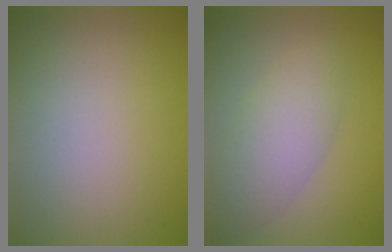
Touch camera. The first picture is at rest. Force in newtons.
{"total": 4.4, "press": 4.4, "slide": 0.2}